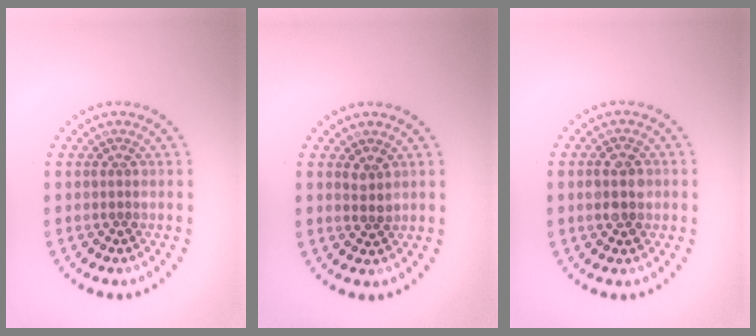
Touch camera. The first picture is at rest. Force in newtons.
{"total": 1.3, "press": 1.1, "slide": 0.7}
{"total": 2.8, "press": 2.8, "slide": 0.2}